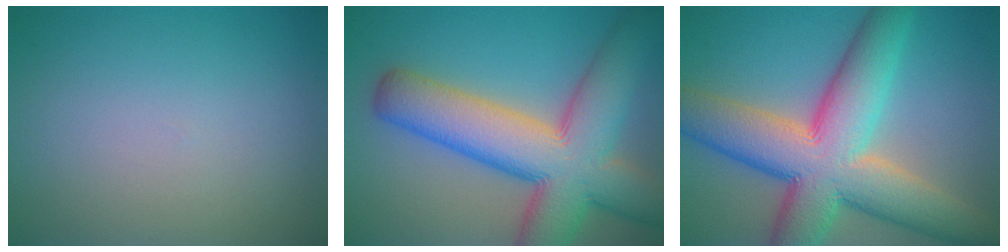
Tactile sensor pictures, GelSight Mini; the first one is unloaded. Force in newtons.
{"total": 12.8, "press": 12.7, "slide": 0.6}
{"total": 12.9, "press": 12.9, "slide": 0.7}